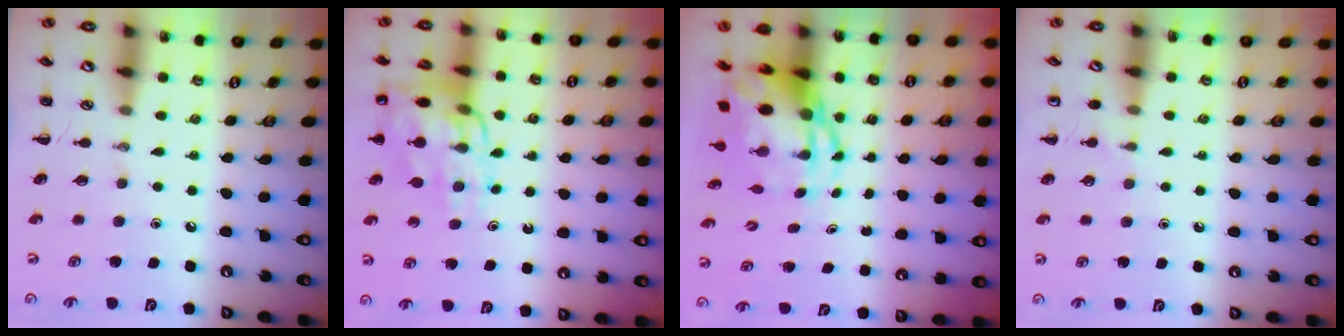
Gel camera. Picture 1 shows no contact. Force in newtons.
{"total": 14.8, "press": 14.6, "slide": 2.0}
{"total": 6.6, "press": 6.4, "slide": 1.7}
{"total": 5.0, "press": 4.8, "slide": 1.5}